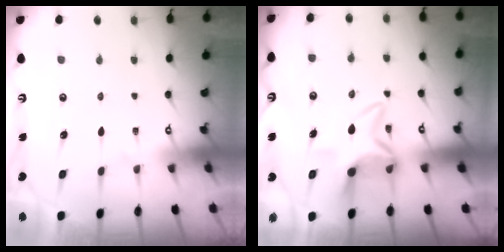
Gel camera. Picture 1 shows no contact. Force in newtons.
{"total": 6.2, "press": 6.0, "slide": 1.5}